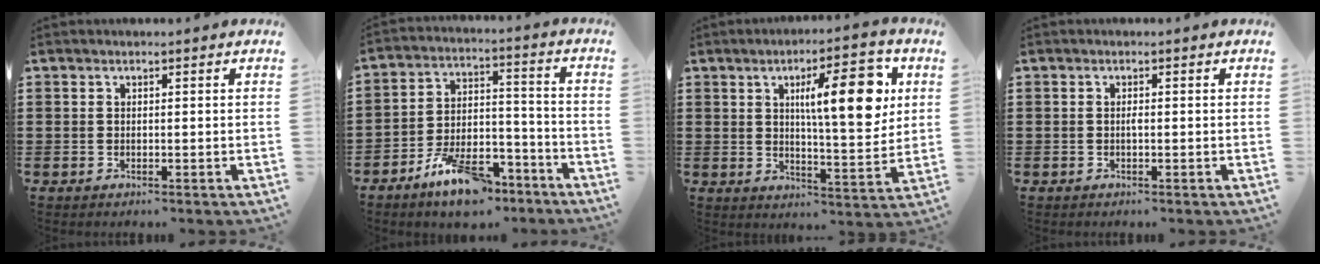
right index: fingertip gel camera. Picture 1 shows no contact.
{"total": 10.3, "force": [-7.9, 4.0, 5.1], "torque": [-0.085, 0.036, -0.143]}
{"total": 12.1, "force": [4.0, 3.5, 10.8], "torque": [-0.163, -0.006, 0.057]}
{"total": 0.7, "force": [-0.1, 0.1, 0.7], "torque": [-0.014, -0.003, -0.002]}